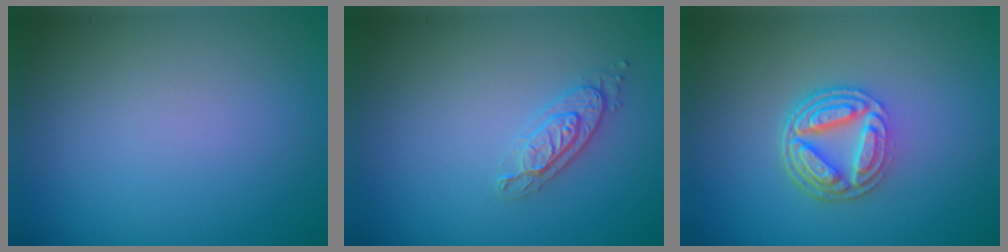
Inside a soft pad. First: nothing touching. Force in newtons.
{"total": 2.1, "press": 2.0, "slide": 0.6}
{"total": 5.0, "press": 3.7, "slide": 3.3}